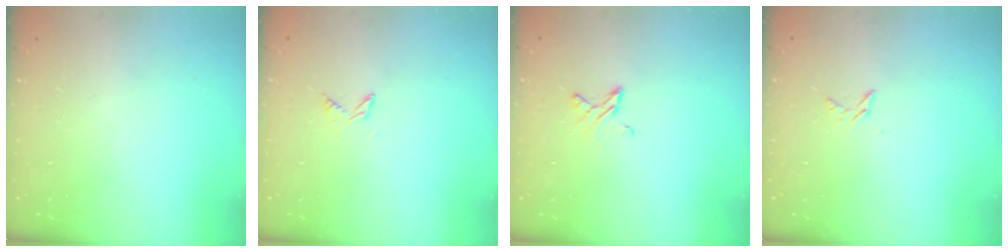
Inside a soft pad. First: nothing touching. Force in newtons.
{"total": 3.6, "press": 3.6, "slide": 0.5}
{"total": 3.3, "press": 3.3, "slide": 0.2}
{"total": 3.4, "press": 3.3, "slide": 0.3}